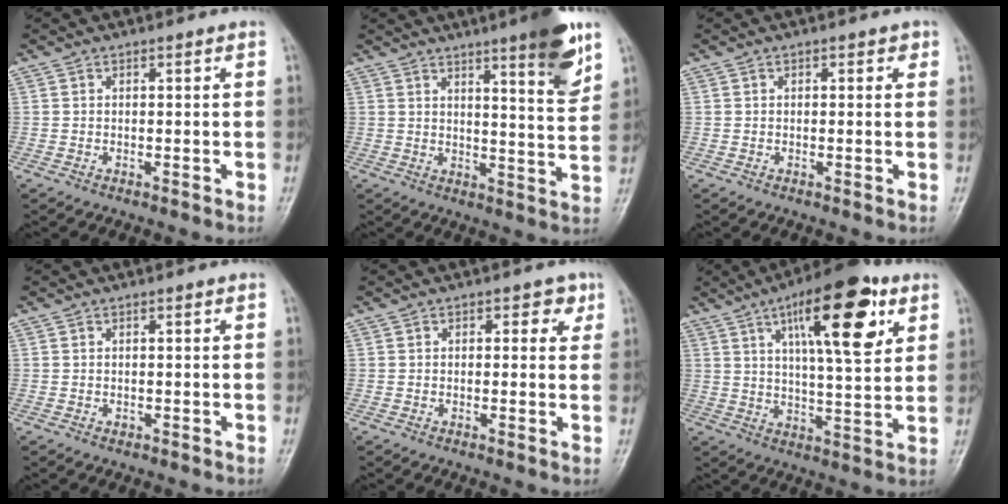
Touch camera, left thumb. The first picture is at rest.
{"total": 10.9, "force": [6.5, 1.4, 8.7], "torque": [-0.104, -0.039, 0.087]}
{"total": 1.5, "force": [0.6, 0.9, 1.0], "torque": [-0.001, 0.002, 0.004]}
{"total": 0.6, "force": [0.0, 0.5, 0.4], "torque": [-0.002, 0.000, 0.000]}
{"total": 3.3, "force": [1.3, 2.1, 2.2], "torque": [-0.001, -0.001, 0.008]}
{"total": 17.9, "force": [7.9, 5.7, 15.0], "torque": [-0.202, -0.023, 0.119]}